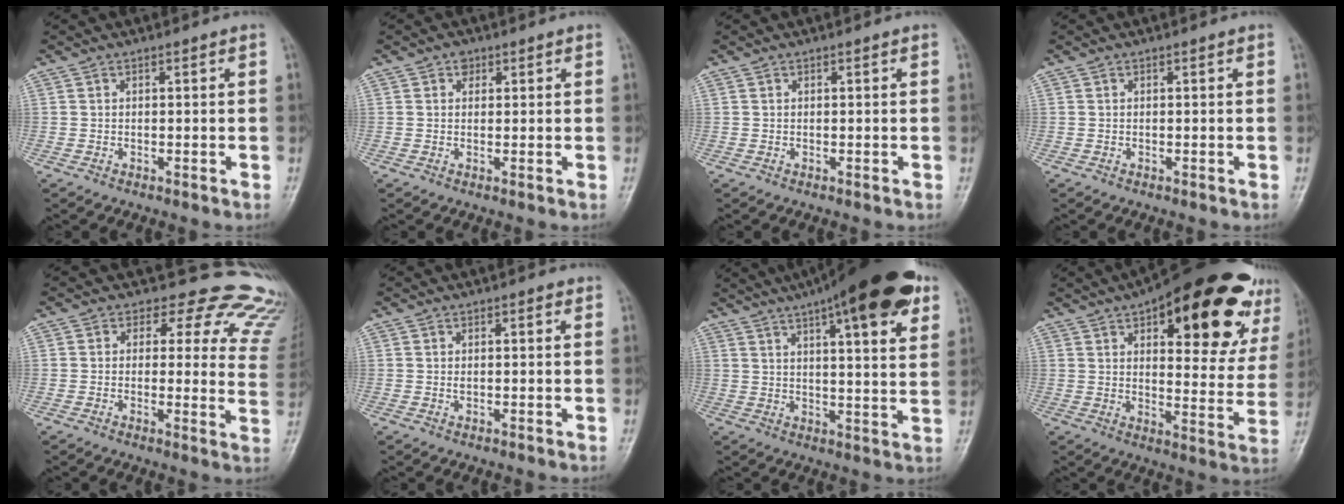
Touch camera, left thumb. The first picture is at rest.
{"total": 1.6, "force": [0.7, 1.3, 0.5], "torque": [0.006, -0.002, 0.006]}
{"total": 0.0}
{"total": 0.0}
{"total": 16.7, "force": [13.9, 7.6, 5.2], "torque": [-0.006, -0.092, 0.121]}
{"total": 0.6, "force": [0.1, 0.5, 0.3], "torque": [0.000, 0.000, 0.001]}
{"total": 21.0, "force": [12.3, 5.1, 16.2], "torque": [-0.223, -0.014, 0.170]}
{"total": 28.2, "force": [15.1, 11.0, 21.1], "torque": [-0.245, -0.024, 0.205]}